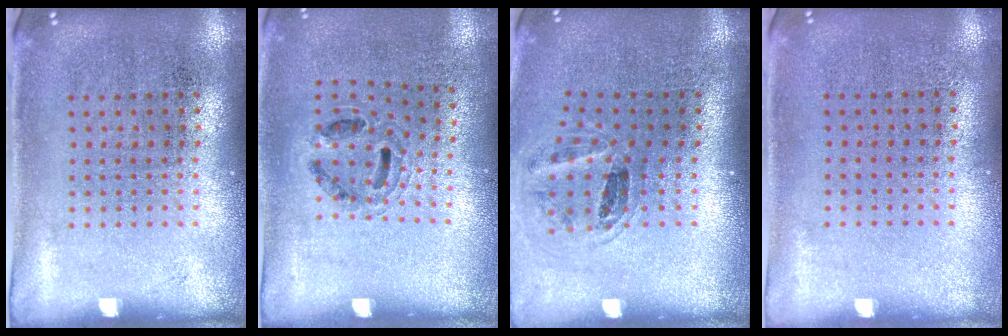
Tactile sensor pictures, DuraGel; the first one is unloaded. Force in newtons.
{"total": 0.9, "press": 0.8, "slide": 0.4}
{"total": 1.1, "press": 1.0, "slide": 0.5}
{"total": 0.0}